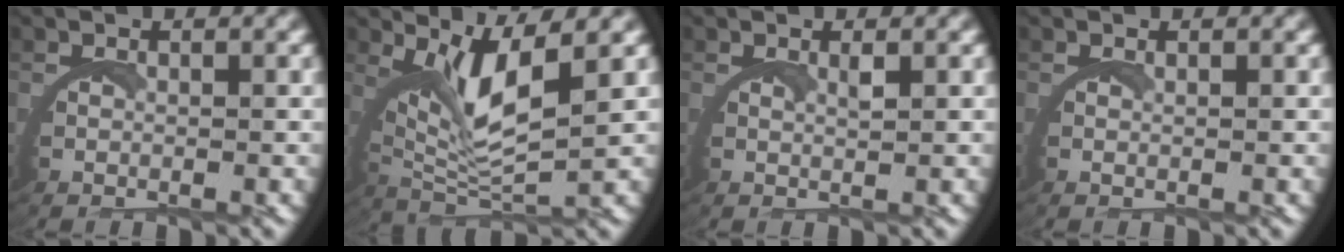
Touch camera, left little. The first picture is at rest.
{"total": 7.1, "force": [2.9, 2.4, 6.0], "torque": [-0.134, -0.009, 0.057]}
{"total": 1.4, "force": [1.0, -0.4, 0.8], "torque": [-0.013, -0.001, 0.018]}
{"total": 0.5, "force": [0.4, 0.1, 0.3], "torque": [-0.004, 0.002, 0.005]}